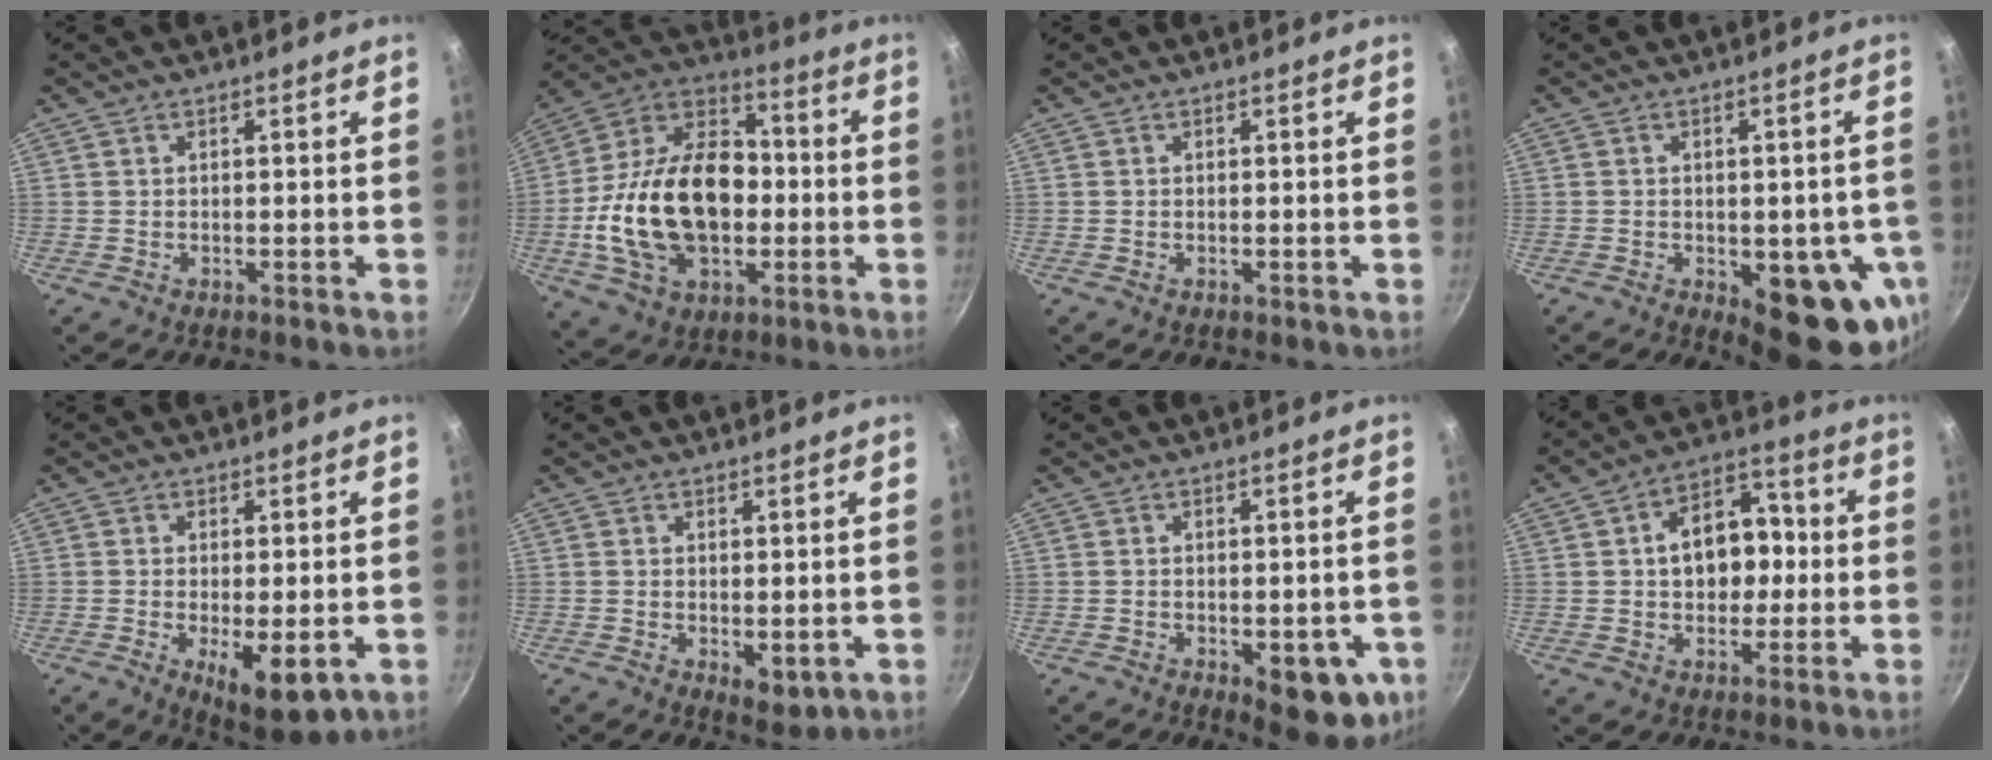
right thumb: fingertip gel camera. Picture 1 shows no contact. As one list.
[{"total": 25.7, "force": [-2.9, 17.0, 19.0], "torque": [-0.323, 0.047, -0.051]}, {"total": 0.0}, {"total": 15.0, "force": [-4.4, 6.8, 12.6], "torque": [-0.100, -0.007, -0.045]}, {"total": 9.3, "force": [-2.5, 3.4, 8.2], "torque": [-0.119, -0.010, -0.025]}, {"total": 4.3, "force": [-0.4, 2.3, 3.6], "torque": [-0.049, -0.014, 0.000]}, {"total": 11.2, "force": [-3.5, 5.1, 9.3], "torque": [-0.072, 0.002, -0.036]}, {"total": 12.6, "force": [0.4, 9.2, 8.6], "torque": [-0.085, 0.027, -0.002]}]